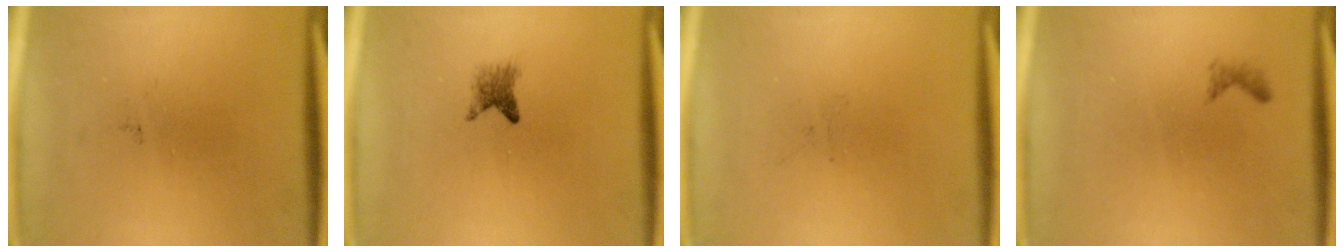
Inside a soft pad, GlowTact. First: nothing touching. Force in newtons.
{"total": 2.0}
{"total": 0.0}
{"total": 0.6}